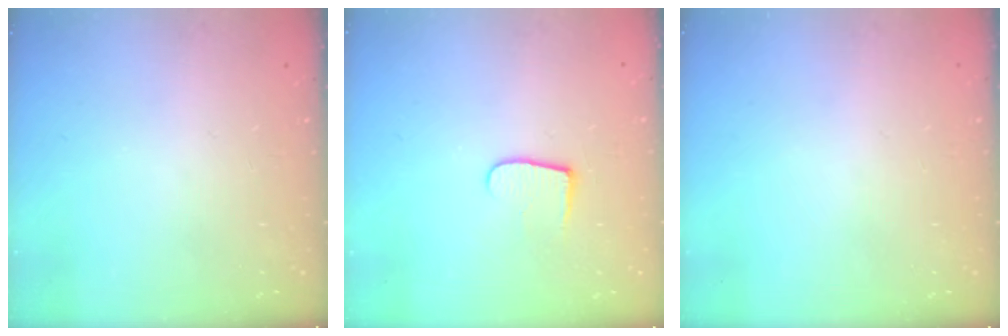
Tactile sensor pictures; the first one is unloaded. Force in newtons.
{"total": 6.6, "press": 6.6, "slide": 0.6}
{"total": 0.6, "press": 0.6, "slide": 0.2}